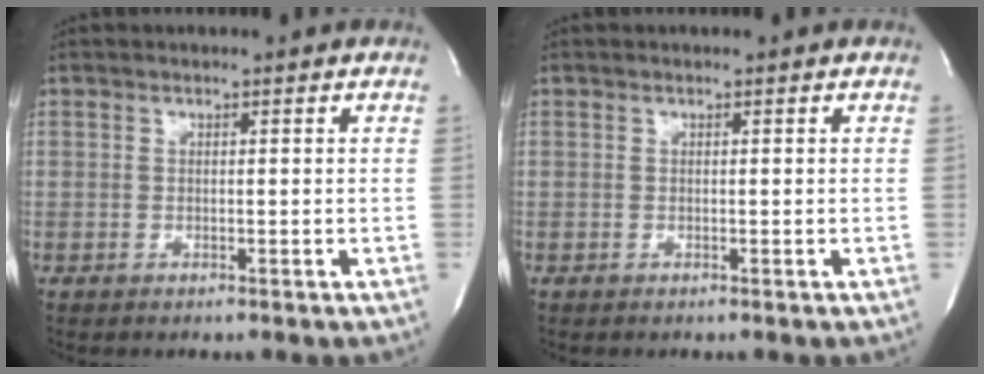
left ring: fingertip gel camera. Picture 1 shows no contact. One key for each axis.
{"total": 0.0}